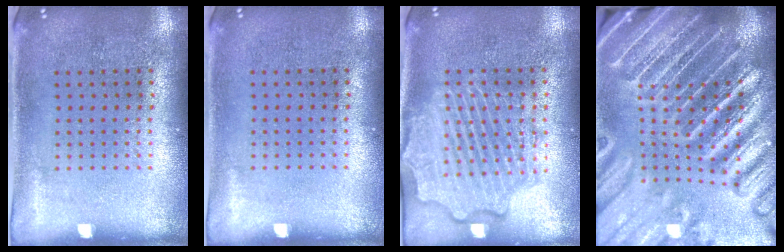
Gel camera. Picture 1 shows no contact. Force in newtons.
{"total": 0.0}
{"total": 4.5, "press": 4.5, "slide": 0.6}
{"total": 5.7, "press": 5.0, "slide": 2.8}